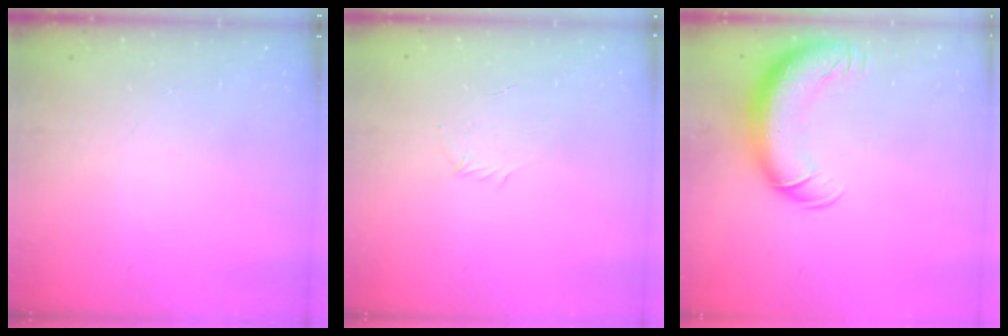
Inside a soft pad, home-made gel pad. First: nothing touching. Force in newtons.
{"total": 2.8, "press": 2.7, "slide": 0.8}
{"total": 13.4, "press": 13.0, "slide": 3.1}